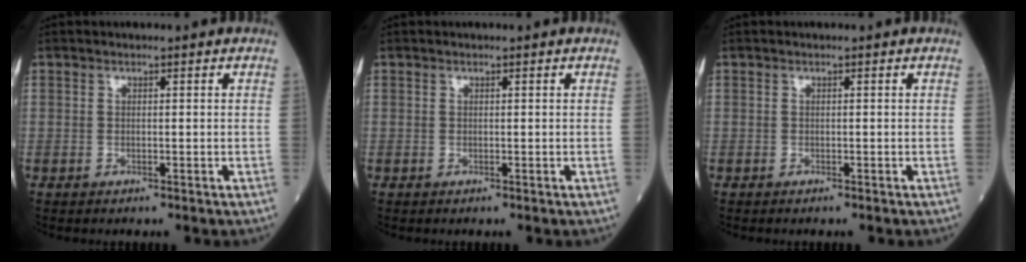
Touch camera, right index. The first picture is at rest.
{"total": 0.0}
{"total": 0.0}